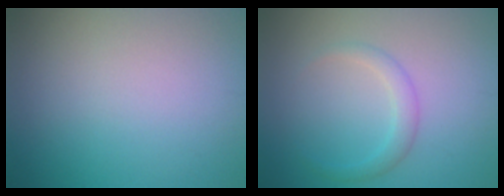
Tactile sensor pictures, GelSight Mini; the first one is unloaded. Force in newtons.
{"total": 1.8, "press": 1.8, "slide": 0.1}